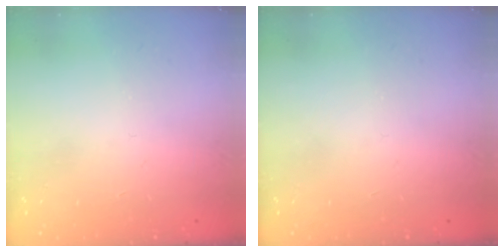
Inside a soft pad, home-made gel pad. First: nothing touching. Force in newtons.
{"total": 0.0}